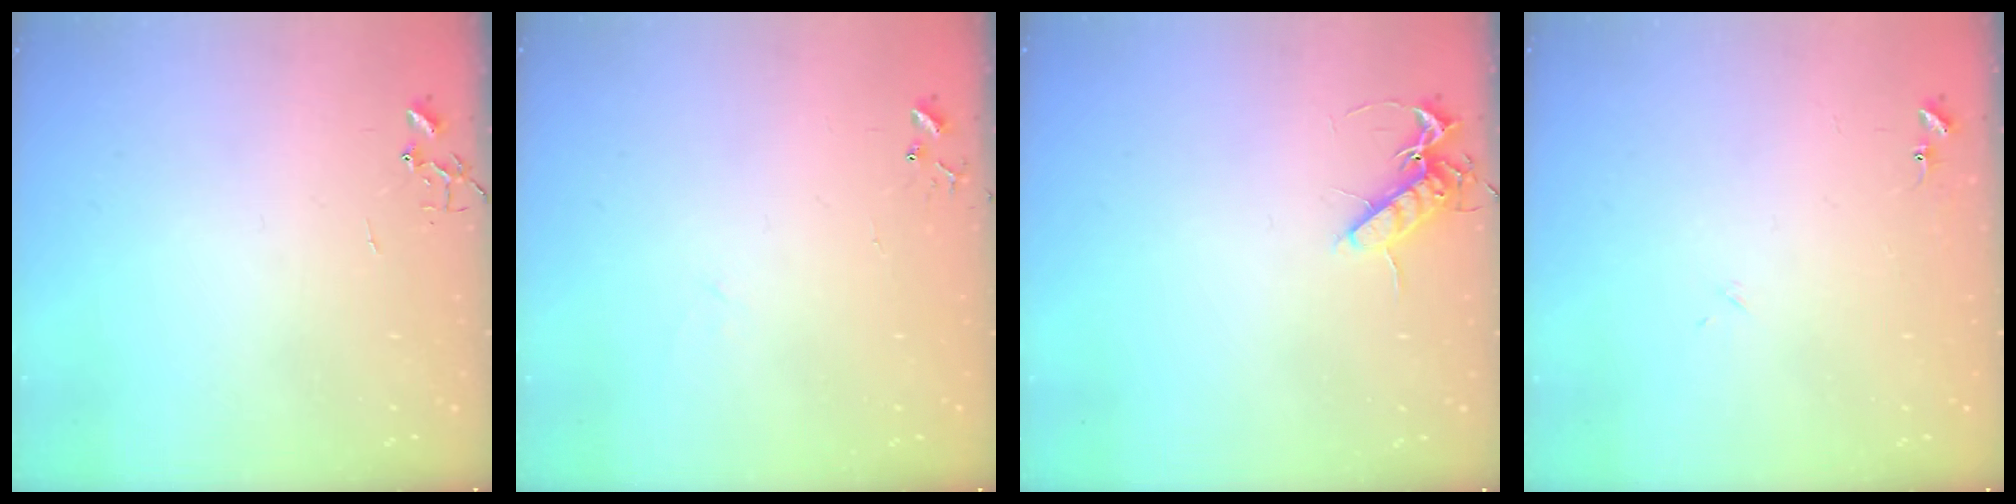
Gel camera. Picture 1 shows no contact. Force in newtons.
{"total": 4.6, "press": 4.5, "slide": 0.6}
{"total": 9.3, "press": 9.2, "slide": 1.3}
{"total": 7.8, "press": 7.8, "slide": 0.6}